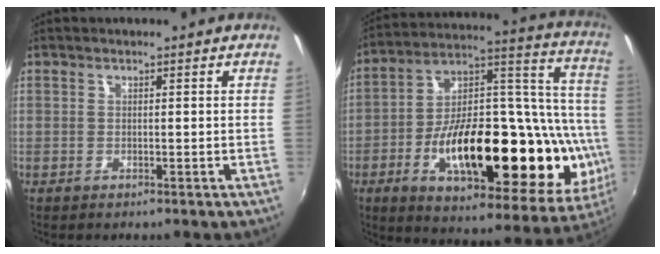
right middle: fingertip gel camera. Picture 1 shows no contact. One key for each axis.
{"total": 34.0, "fx": -9.9, "fy": 13.5, "fz": 29.5, "tx": -0.443, "ty": 0.021, "tz": -0.142}